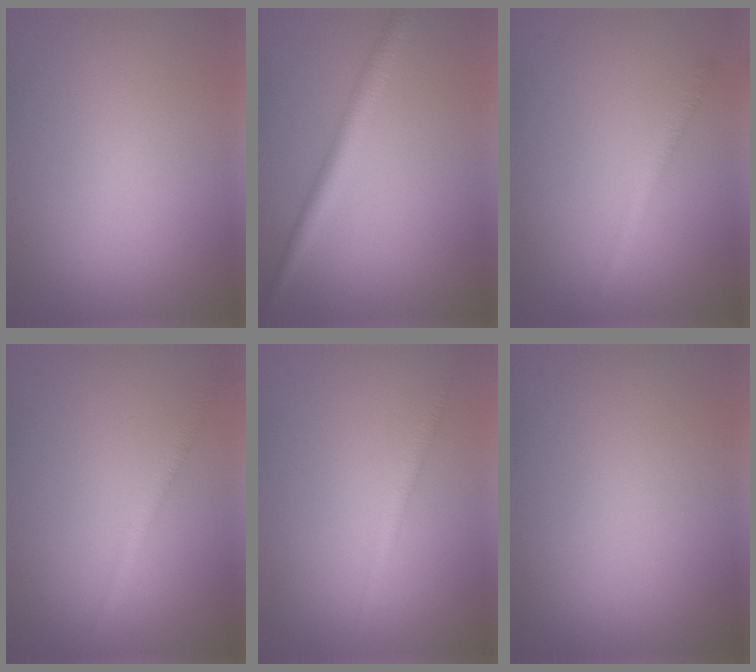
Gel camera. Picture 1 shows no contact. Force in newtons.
{"total": 2.9, "press": 2.9, "slide": 0.2}
{"total": 1.5, "press": 1.5, "slide": 0.0}
{"total": 1.5, "press": 1.5, "slide": 0.1}
{"total": 1.3, "press": 1.3, "slide": 0.1}
{"total": 0.0}